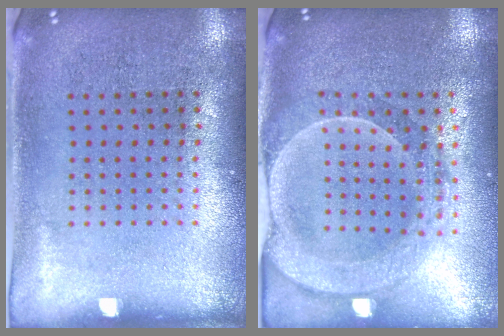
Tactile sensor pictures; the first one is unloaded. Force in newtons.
{"total": 2.3, "press": 2.1, "slide": 1.0}